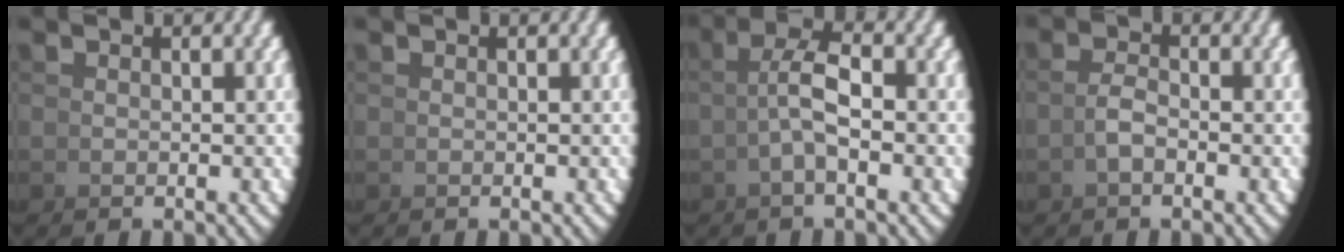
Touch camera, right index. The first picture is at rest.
{"total": 0.0}
{"total": 3.6, "force": [0.9, 0.9, 3.4], "torque": [-0.055, 0.005, 0.011]}
{"total": 1.2, "force": [-0.7, -0.3, 0.9], "torque": [-0.020, -0.003, -0.009]}